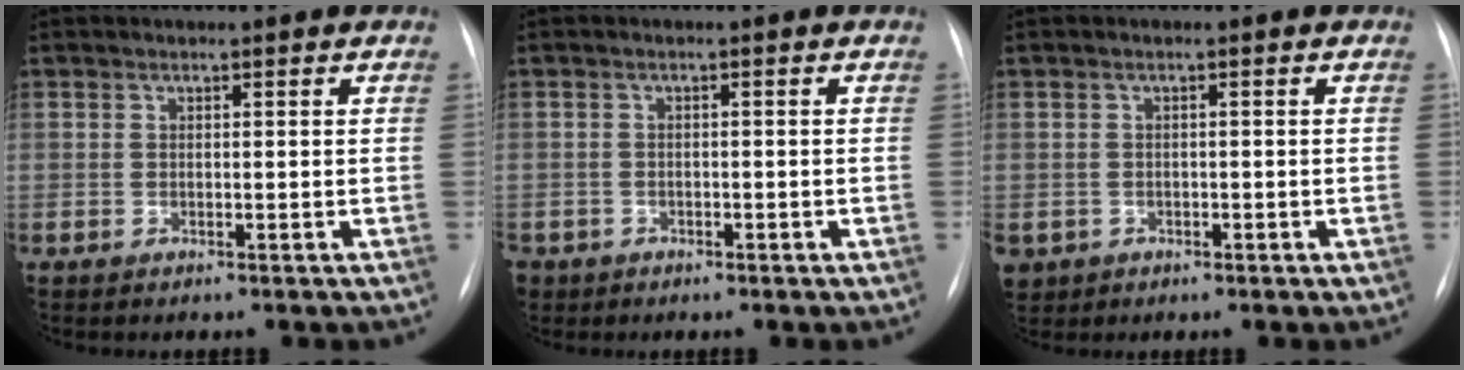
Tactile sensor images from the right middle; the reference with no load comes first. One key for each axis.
{"total": 3.2, "fx": -1.8, "fy": 2.5, "fz": 0.5, "tx": -0.016, "ty": 0.000, "tz": -0.029}
{"total": 3.6, "fx": -1.5, "fy": 3.1, "fz": 0.9, "tx": -0.024, "ty": 0.002, "tz": -0.016}